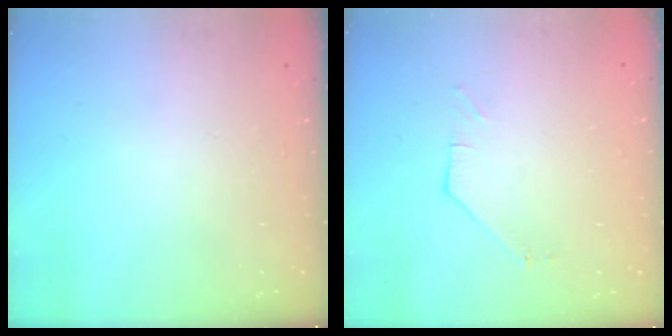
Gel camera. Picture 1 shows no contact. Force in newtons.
{"total": 1.3, "press": 1.3, "slide": 0.2}